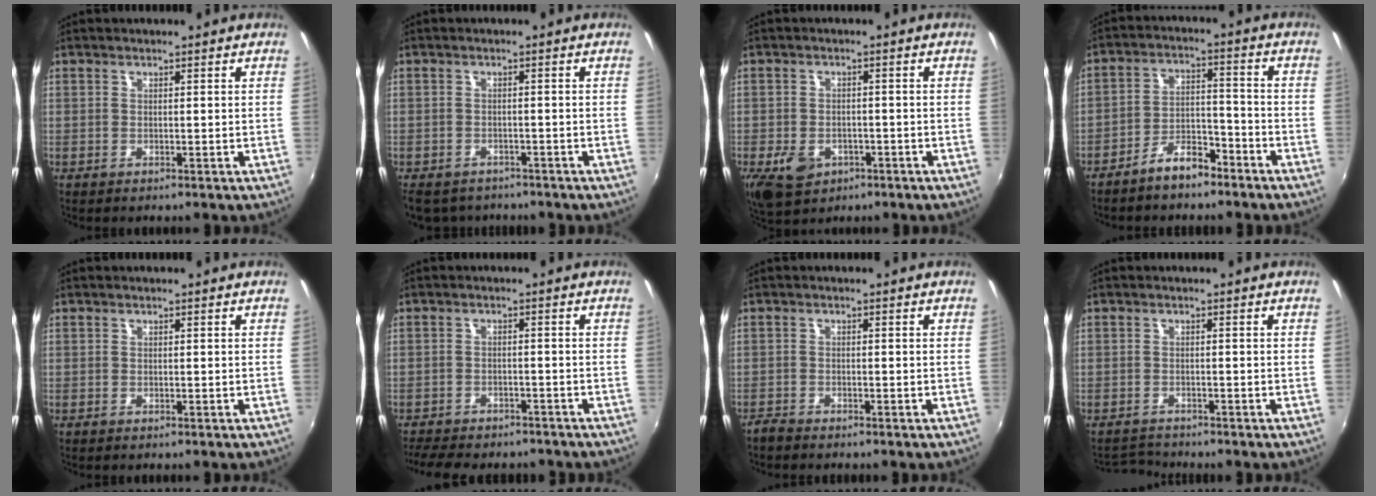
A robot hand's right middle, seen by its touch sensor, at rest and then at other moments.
{"total": 6.9, "force": [-5.5, 3.4, 2.2], "torque": [-0.055, -0.015, -0.081]}
{"total": 7.8, "force": [-3.6, 5.5, 4.2], "torque": [-0.095, -0.014, -0.054]}
{"total": 7.0, "force": [-5.5, 2.7, 3.4], "torque": [-0.069, 0.022, -0.089]}
{"total": 0.0}
{"total": 11.0, "force": [-9.5, 3.6, 4.2], "torque": [-0.101, -0.017, -0.141]}
{"total": 1.8, "force": [-1.7, 0.3, 0.3], "torque": [-0.014, -0.005, -0.036]}
{"total": 2.5, "force": [-2.4, 0.2, -0.3], "torque": [-0.007, -0.001, -0.049]}